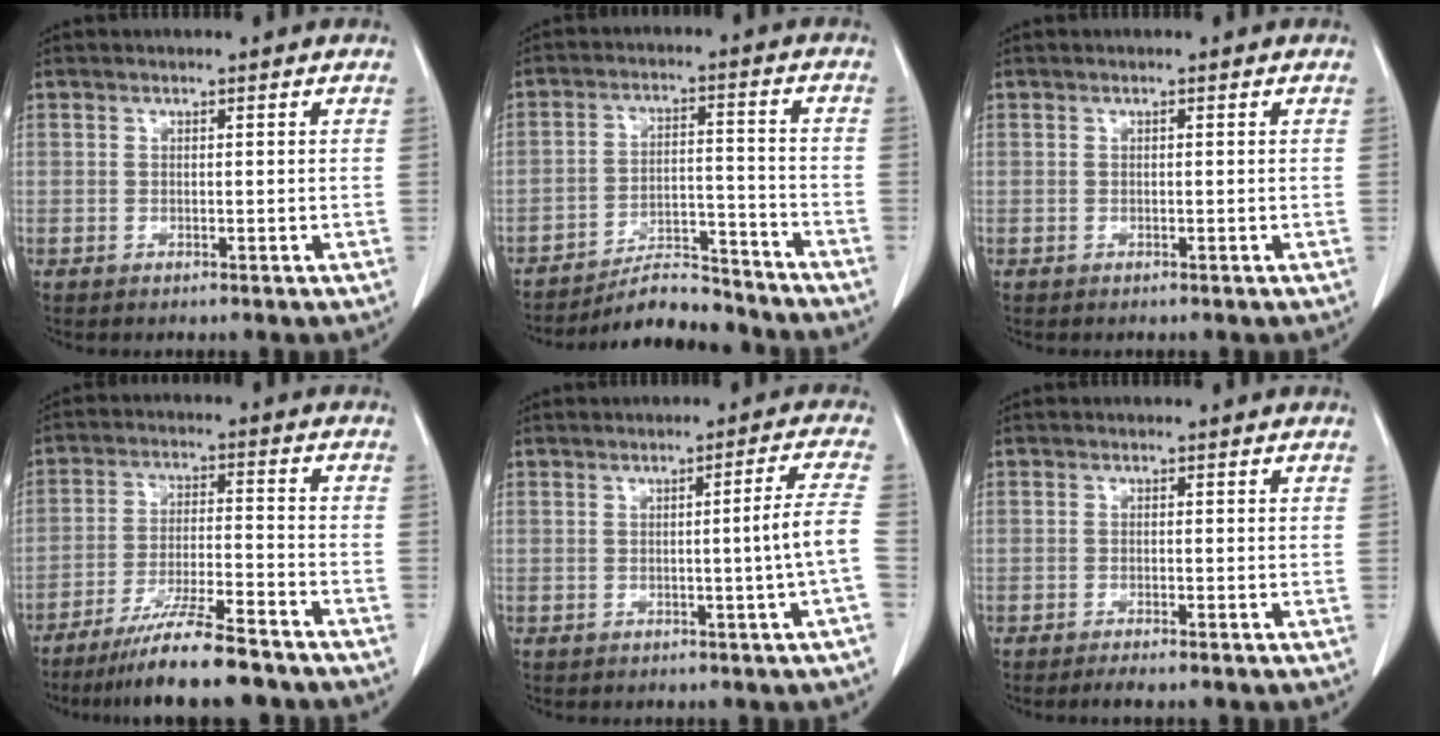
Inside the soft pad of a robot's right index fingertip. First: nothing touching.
{"total": 9.3, "force": [-9.0, 1.5, 1.5], "torque": [-0.020, 0.024, -0.152]}
{"total": 0.0}
{"total": 11.6, "force": [-9.6, 0.3, 6.4], "torque": [-0.105, -0.022, -0.160]}
{"total": 5.4, "force": [-1.1, -1.4, 5.0], "torque": [-0.062, 0.001, -0.018]}
{"total": 2.3, "force": [-1.9, -0.1, 1.3], "torque": [-0.018, -0.003, -0.028]}